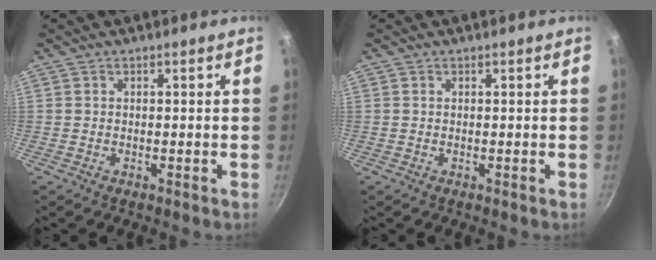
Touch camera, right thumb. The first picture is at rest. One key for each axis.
{"total": 0.0}